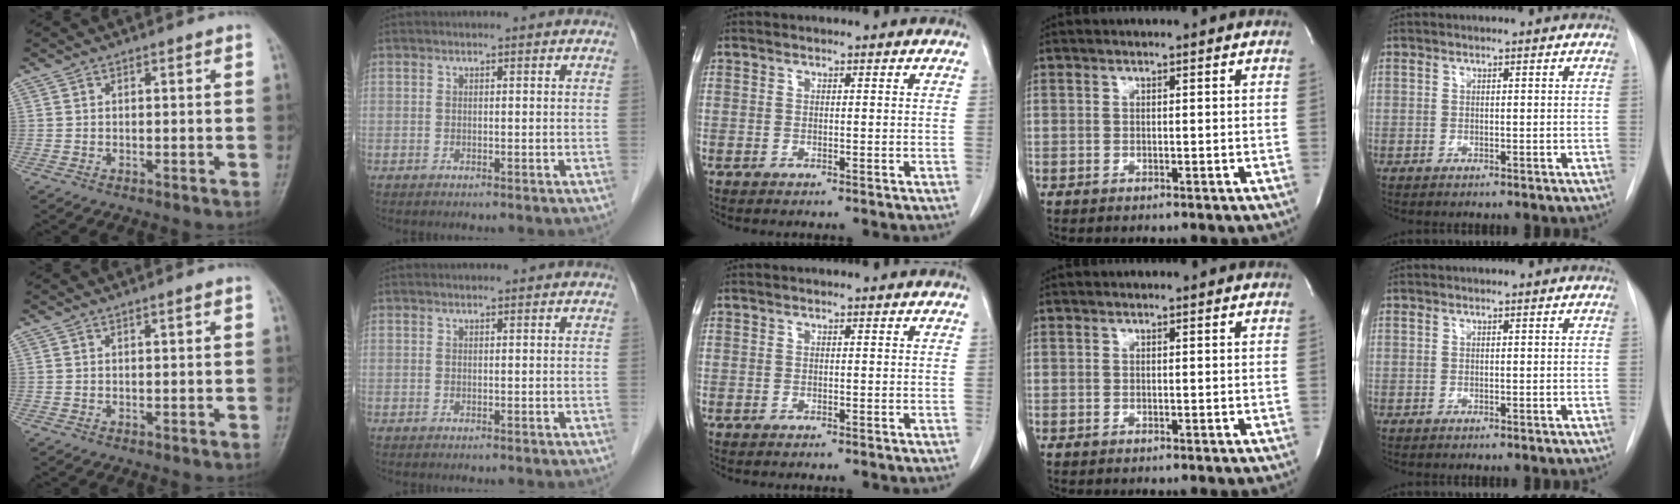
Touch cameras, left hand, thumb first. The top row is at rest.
{"thumb": {"total": 0.7, "force": [0.3, 0.1, 0.6], "torque": [-0.010, 0.000, 0.006]}, "index": {"total": 0.6, "force": [0.5, 0.0, 0.2], "torque": [-0.007, 0.005, 0.009]}}